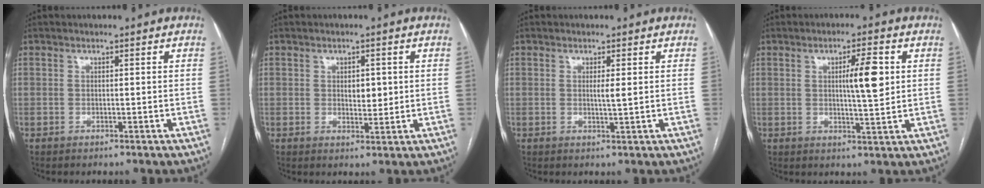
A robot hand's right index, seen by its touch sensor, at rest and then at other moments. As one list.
[{"total": 3.0, "force": [0.5, 1.6, 2.5], "torque": [-0.033, -0.003, 0.010]}, {"total": 1.5, "force": [0.3, -0.1, 1.5], "torque": [-0.029, -0.002, 0.004]}, {"total": 6.3, "force": [1.3, 0.8, 6.1], "torque": [-0.098, 0.003, 0.022]}]